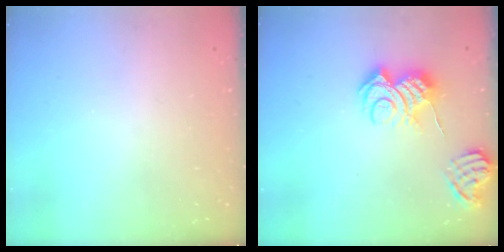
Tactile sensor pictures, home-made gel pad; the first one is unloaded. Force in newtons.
{"total": 9.6, "press": 9.5, "slide": 1.4}